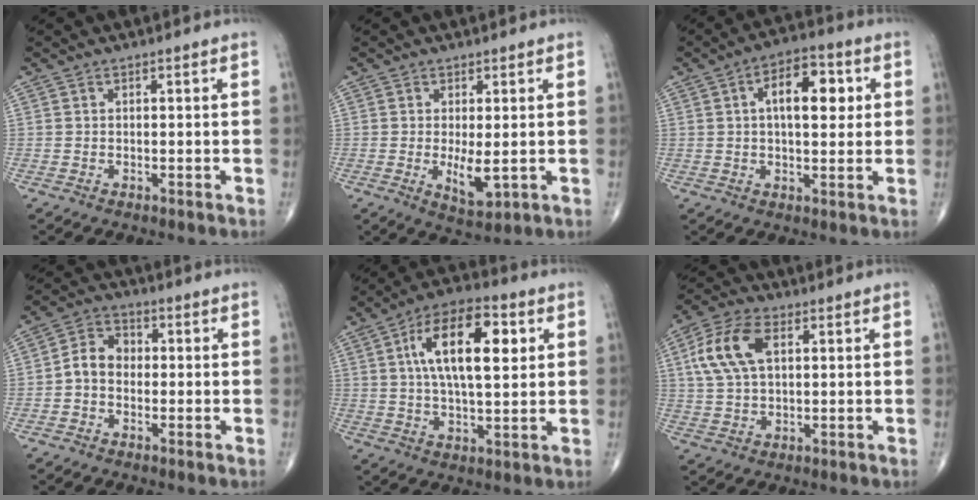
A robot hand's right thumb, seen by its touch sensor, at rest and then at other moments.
{"total": 4.8, "force": [-0.4, 1.7, 4.5], "torque": [-0.075, -0.017, 0.001]}
{"total": 10.5, "force": [2.4, 5.2, 8.7], "torque": [-0.111, 0.011, 0.031]}
{"total": 5.6, "force": [-0.8, 4.4, 3.4], "torque": [-0.046, 0.024, -0.028]}
{"total": 16.0, "force": [4.3, 6.9, 13.8], "torque": [-0.222, 0.004, 0.069]}
{"total": 11.0, "force": [3.0, 6.1, 8.6], "torque": [-0.178, 0.012, 0.055]}